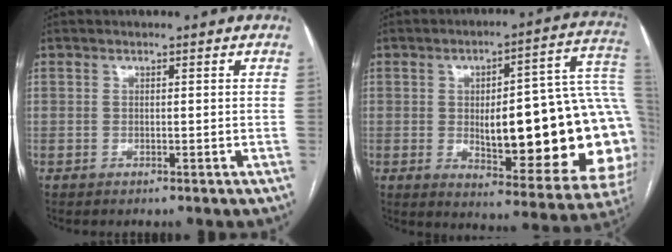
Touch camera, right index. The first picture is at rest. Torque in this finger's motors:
{"motor_torque": [2.14, 0.00, 0.62, 0.21]}